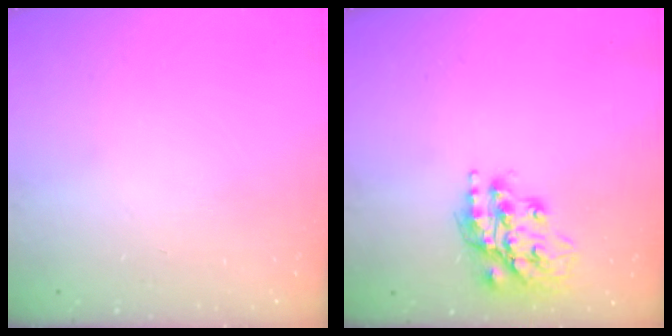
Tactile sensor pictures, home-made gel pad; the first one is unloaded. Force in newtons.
{"total": 17.5, "press": 17.4, "slide": 1.4}